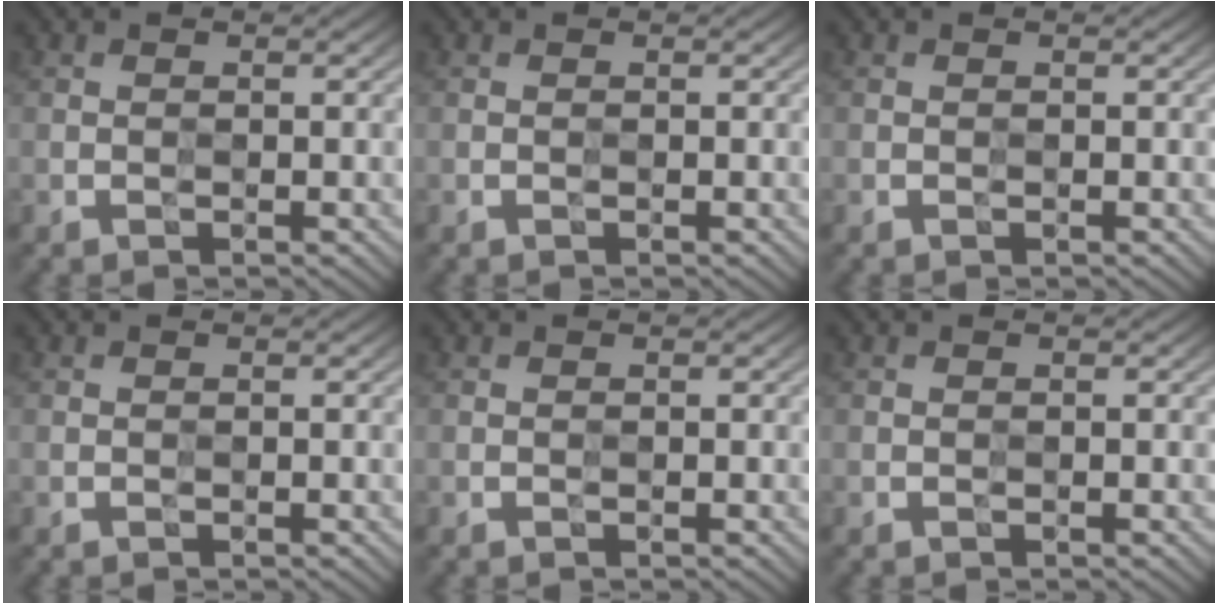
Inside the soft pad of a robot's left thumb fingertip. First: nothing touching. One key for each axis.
{"total": 0.0}
{"total": 0.0}
{"total": 0.0}
{"total": 0.0}
{"total": 0.0}